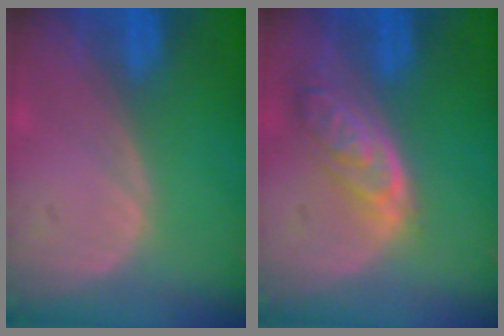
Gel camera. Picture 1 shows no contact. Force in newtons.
{"total": 6.4, "press": 5.8, "slide": 2.8}